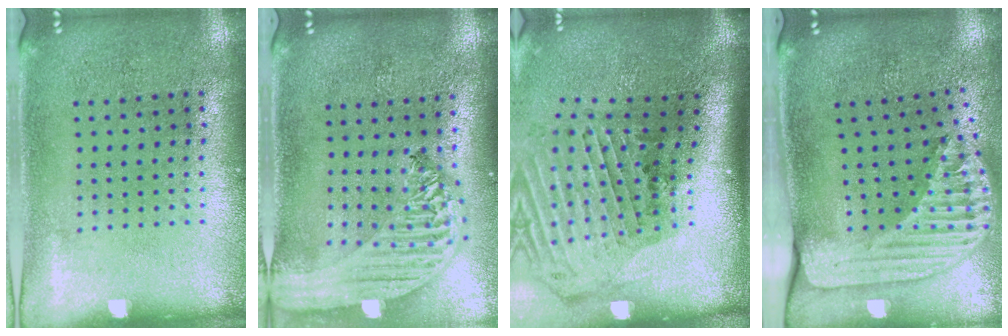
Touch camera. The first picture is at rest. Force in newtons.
{"total": 2.4, "press": 2.1, "slide": 1.3}
{"total": 3.0, "press": 2.2, "slide": 2.1}
{"total": 2.6, "press": 1.8, "slide": 1.8}